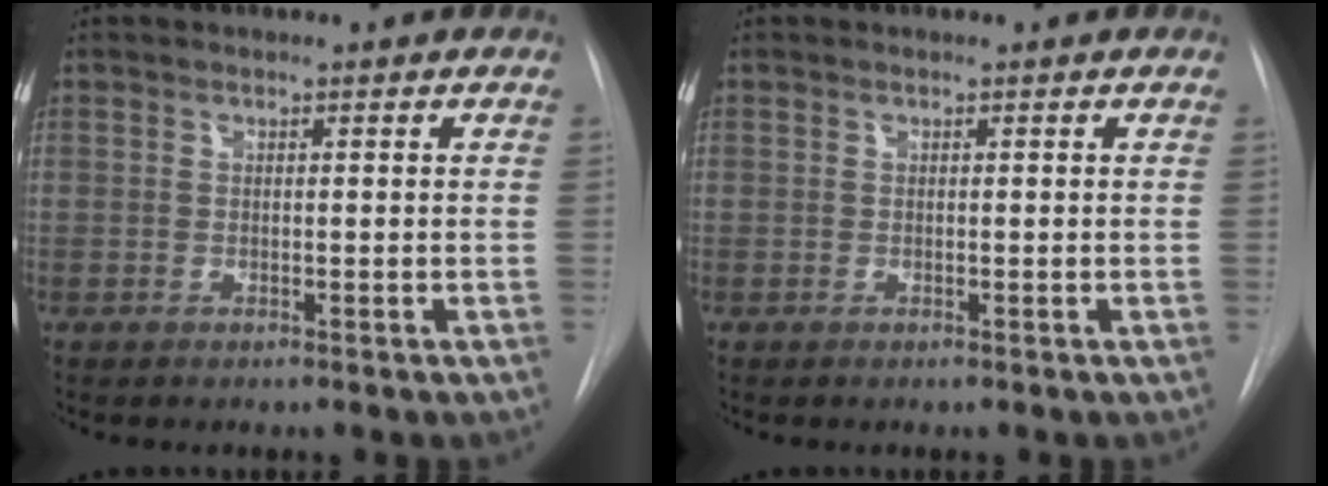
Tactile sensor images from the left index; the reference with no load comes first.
{"total": 0.0}